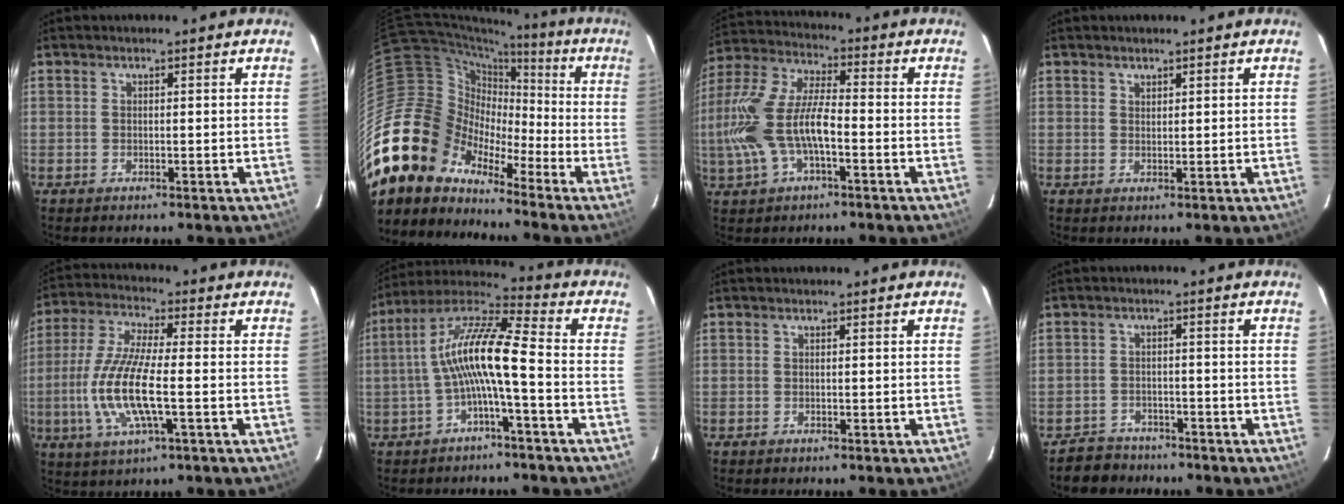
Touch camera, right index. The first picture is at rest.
{"total": 17.0, "force": [-12.4, 10.8, 4.2], "torque": [-0.095, 0.030, -0.240]}
{"total": 15.7, "force": [-4.0, 6.2, 13.9], "torque": [-0.291, 0.001, -0.074]}
{"total": 1.0, "force": [0.9, 0.5, 0.1], "torque": [-0.002, 0.002, 0.017]}
{"total": 13.7, "force": [-2.6, 3.1, 13.1], "torque": [-0.274, -0.008, -0.052]}
{"total": 11.6, "force": [-2.3, 1.4, 11.3], "torque": [-0.231, 0.023, -0.048]}
{"total": 0.0}
{"total": 5.2, "force": [-4.1, 3.2, -0.1], "torque": [-0.012, 0.021, -0.066]}